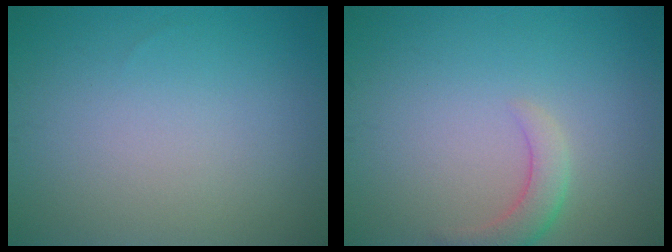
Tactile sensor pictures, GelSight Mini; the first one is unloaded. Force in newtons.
{"total": 2.4, "press": 2.4, "slide": 0.2}